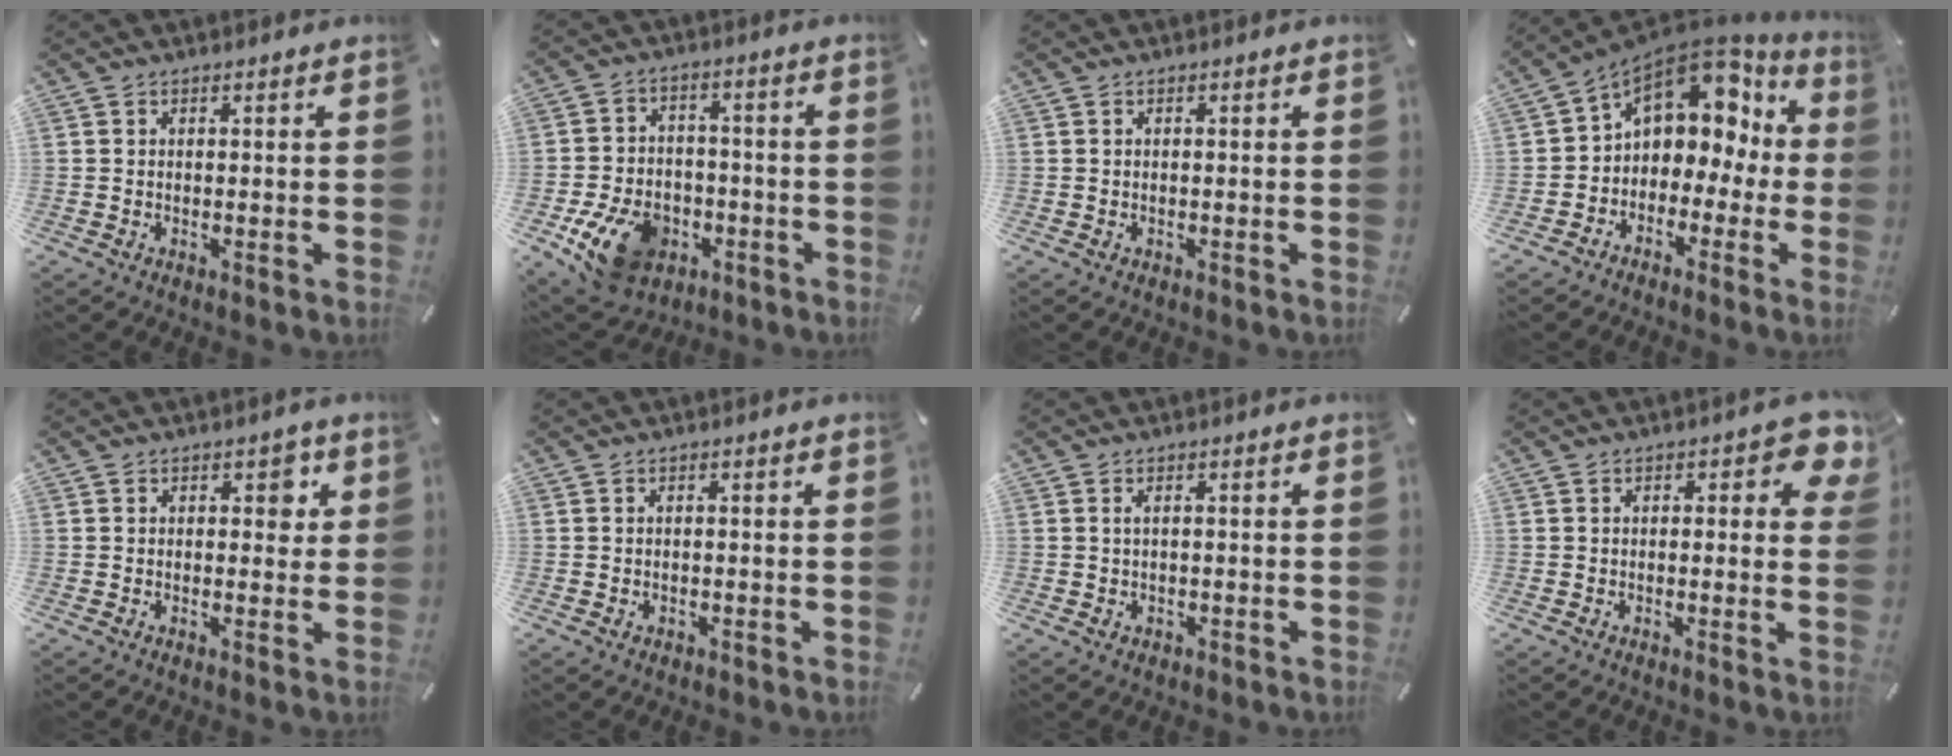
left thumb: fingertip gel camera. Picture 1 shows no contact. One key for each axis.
{"total": 13.6, "fx": -6.5, "fy": 9.6, "fz": 7.2, "tx": -0.127, "ty": 0.040, "tz": -0.108}
{"total": 0.0}
{"total": 10.8, "fx": 4.2, "fy": 8.1, "fz": 5.6, "tx": -0.089, "ty": -0.032, "tz": 0.077}
{"total": 3.8, "fx": 1.2, "fy": 2.4, "fz": 2.7, "tx": -0.017, "ty": -0.006, "tz": 0.009}
{"total": 0.8, "fx": -0.2, "fy": 0.6, "fz": 0.5, "tx": -0.010, "ty": 0.002, "tz": -0.006}
{"total": 1.5, "fx": 0.0, "fy": 0.9, "fz": 1.2, "tx": -0.026, "ty": 0.004, "tz": -0.001}
{"total": 5.5, "fx": 1.8, "fy": 2.4, "fz": 4.6, "tx": -0.052, "ty": -0.007, "tz": 0.023}